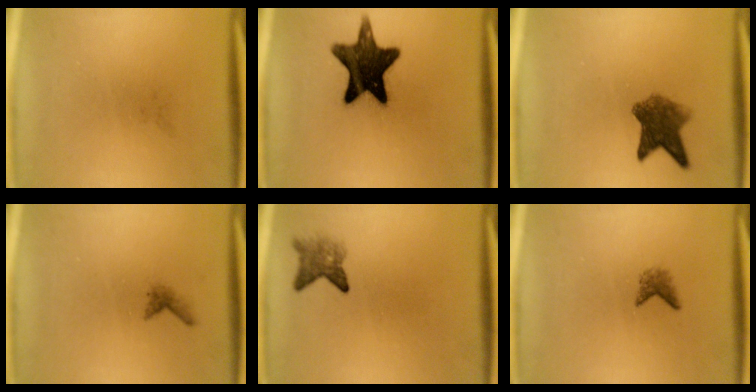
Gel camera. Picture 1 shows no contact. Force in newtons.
{"total": 15.3}
{"total": 6.3}
{"total": 0.9}
{"total": 2.8}
{"total": 1.4}